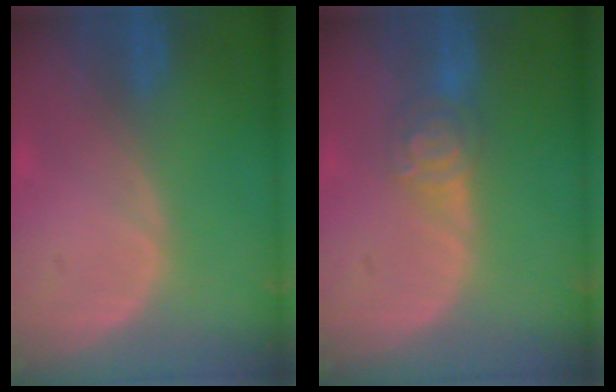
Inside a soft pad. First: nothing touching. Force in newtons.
{"total": 4.2, "press": 4.2, "slide": 0.3}